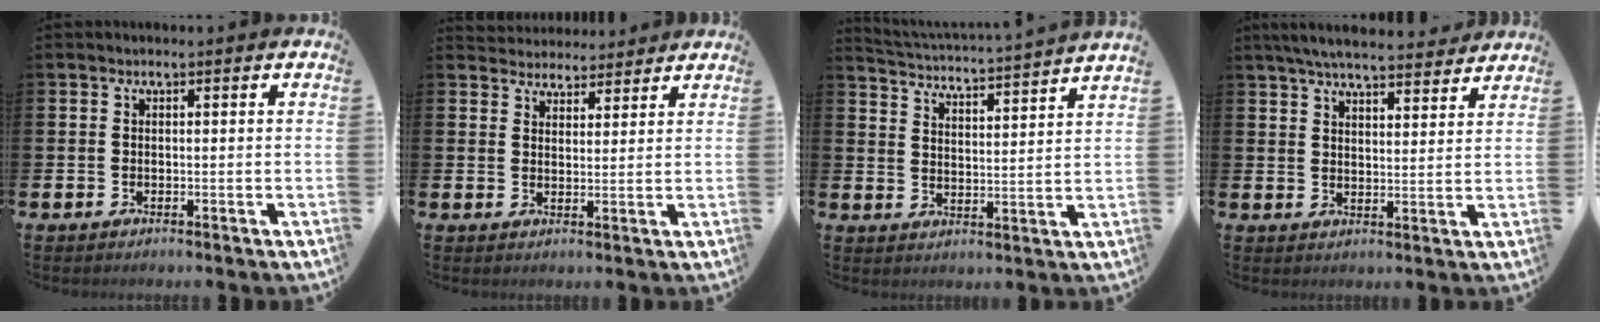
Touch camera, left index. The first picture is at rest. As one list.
[{"total": 3.7, "force": [3.6, 0.9, -0.4], "torque": [-0.001, -0.021, 0.065]}, {"total": 3.9, "force": [3.9, -0.6, 0.3], "torque": [-0.026, -0.041, 0.062]}, {"total": 6.2, "force": [5.9, 0.7, 1.6], "torque": [-0.037, -0.031, 0.105]}]